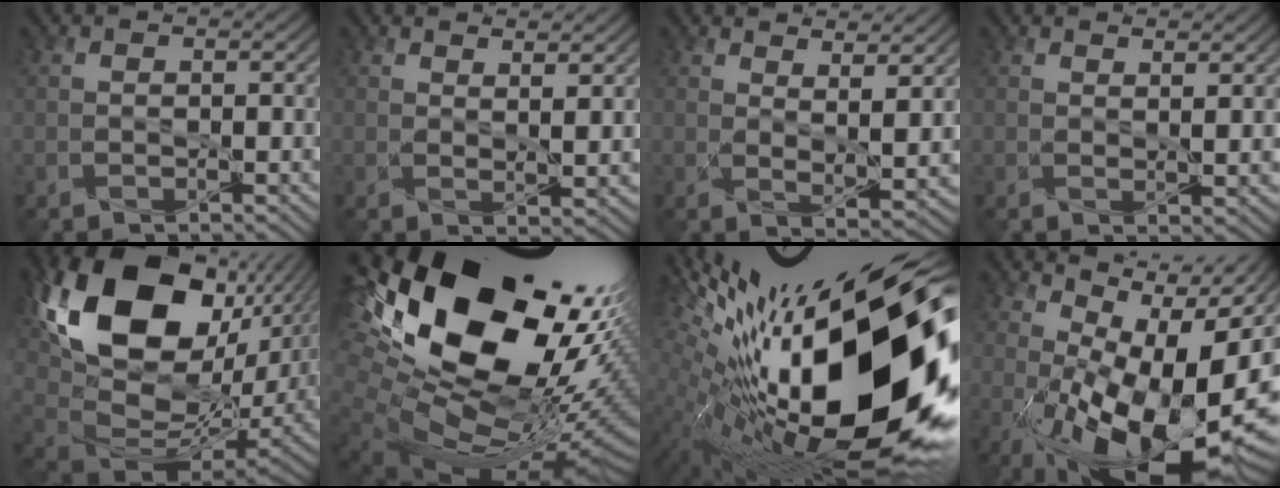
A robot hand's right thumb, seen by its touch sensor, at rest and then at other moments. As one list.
[{"total": 3.5, "force": [2.5, 0.5, 2.4], "torque": [-0.046, -0.003, 0.051]}, {"total": 6.4, "force": [4.1, 1.5, 4.7], "torque": [-0.084, -0.009, 0.076]}, {"total": 2.1, "force": [1.7, 0.2, 1.4], "torque": [-0.026, -0.003, 0.037]}, {"total": 21.4, "force": [6.7, 13.9, 14.9], "torque": [-0.343, -0.006, 0.140]}, {"total": 22.9, "force": [5.4, 15.3, 16.2], "torque": [-0.325, -0.031, 0.117]}, {"total": 22.8, "force": [1.6, 9.8, 20.5], "torque": [-0.359, -0.037, 0.038]}, {"total": 18.1, "force": [-0.1, 7.6, 16.5], "torque": [-0.242, -0.010, 0.014]}]